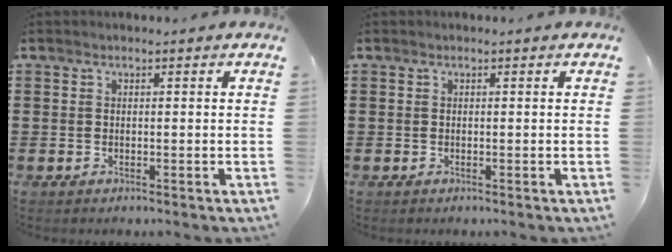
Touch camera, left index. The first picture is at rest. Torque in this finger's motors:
{"motor_torque": [0.00, 0.00, 0.00, 0.00]}